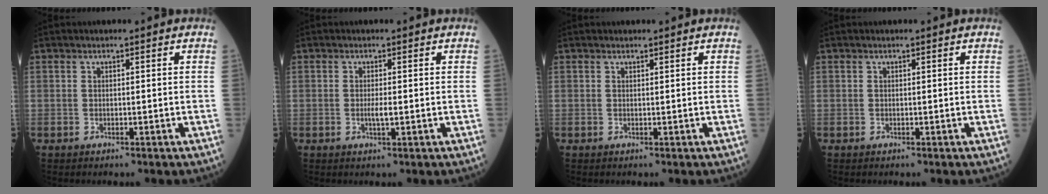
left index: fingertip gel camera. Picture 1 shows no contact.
{"total": 1.3, "force": [-0.2, 0.2, 1.3], "torque": [-0.021, -0.003, -0.003]}
{"total": 0.7, "force": [0.7, 0.2, 0.0], "torque": [-0.003, 0.000, 0.011]}
{"total": 0.0}